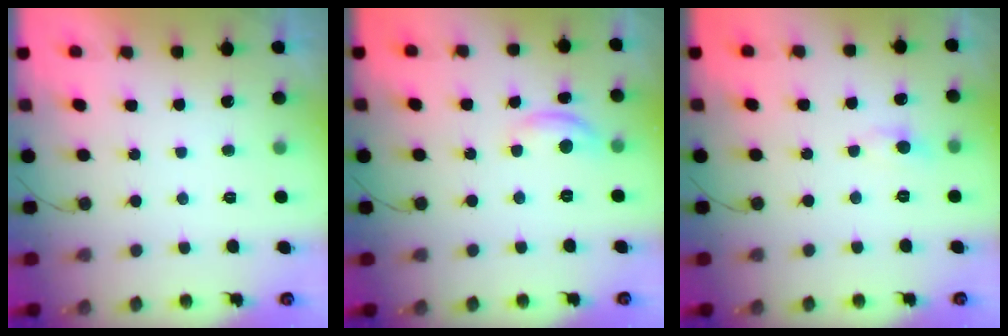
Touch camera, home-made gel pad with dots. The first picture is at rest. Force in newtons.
{"total": 8.0, "press": 8.0, "slide": 0.2}
{"total": 5.1, "press": 5.0, "slide": 0.6}